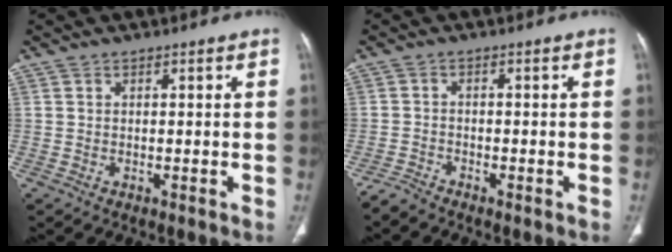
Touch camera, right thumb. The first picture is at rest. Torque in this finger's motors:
{"motor_torque": [0.56, -0.35, 0.10, -1.02, 0.03]}